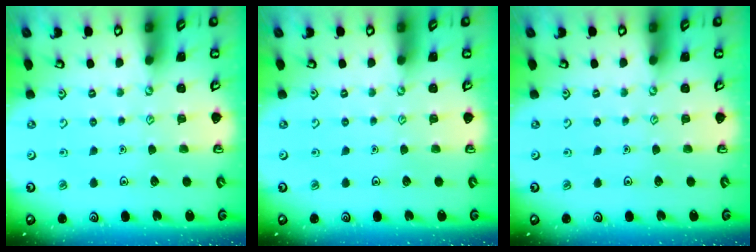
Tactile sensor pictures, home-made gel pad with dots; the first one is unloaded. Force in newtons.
{"total": 0.0}
{"total": 0.0}